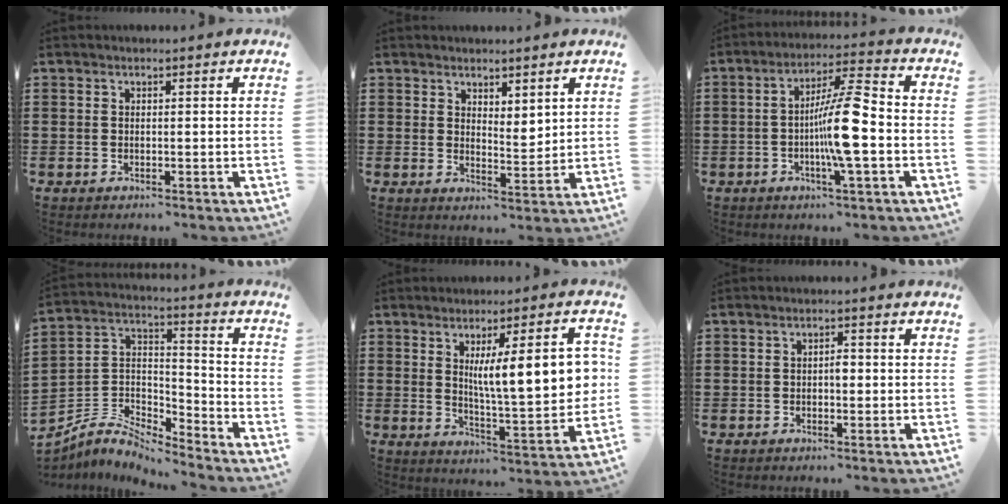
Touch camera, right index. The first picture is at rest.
{"total": 3.0, "force": [2.7, 1.2, 0.5], "torque": [-0.008, -0.003, 0.050]}
{"total": 10.5, "force": [-1.8, 1.1, 10.3], "torque": [-0.194, -0.006, -0.040]}
{"total": 5.2, "force": [-4.9, 1.5, 1.0], "torque": [-0.040, -0.005, -0.105]}
{"total": 11.9, "force": [2.6, 2.6, 11.3], "torque": [-0.175, -0.004, 0.038]}
{"total": 1.5, "force": [-0.2, 0.6, 1.4], "torque": [-0.025, 0.001, -0.004]}